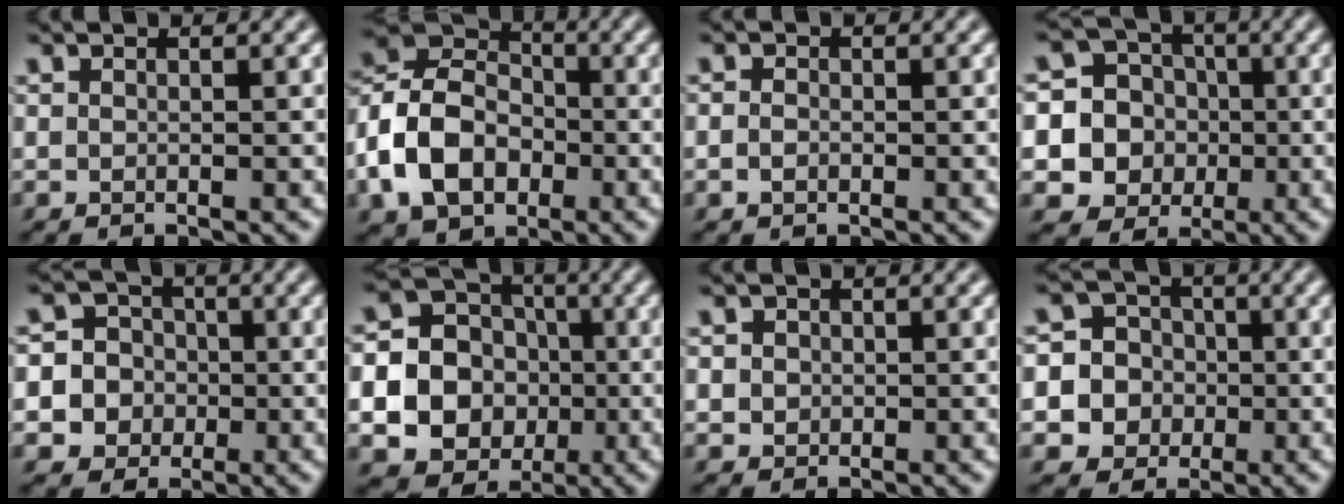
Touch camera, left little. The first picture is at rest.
{"total": 8.2, "force": [-2.9, 5.8, 5.0], "torque": [-0.105, 0.010, -0.070]}
{"total": 1.0, "force": [-0.1, 0.9, 0.5], "torque": [0.002, 0.008, -0.014]}
{"total": 11.6, "force": [-1.3, 11.1, 3.1], "torque": [-0.109, 0.019, -0.039]}
{"total": 9.5, "force": [-1.4, 9.2, 2.1], "torque": [-0.077, 0.013, -0.033]}
{"total": 20.8, "force": [-3.6, 19.8, 5.0], "torque": [-0.143, -0.005, -0.096]}
{"total": 2.3, "force": [0.8, 1.9, 1.1], "torque": [-0.016, 0.015, 0.008]}
{"total": 10.5, "force": [-1.5, 10.1, 2.5], "torque": [-0.088, 0.018, -0.044]}